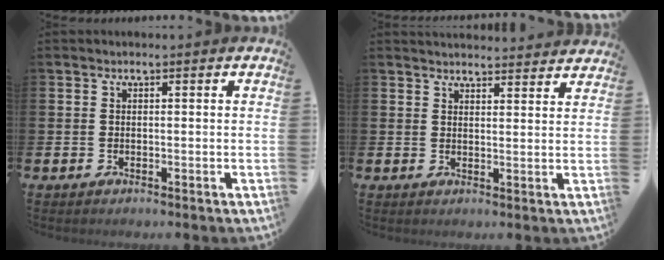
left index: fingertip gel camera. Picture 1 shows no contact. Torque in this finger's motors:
{"motor_torque": [0.80, -1.31, 0.14, 0.00]}